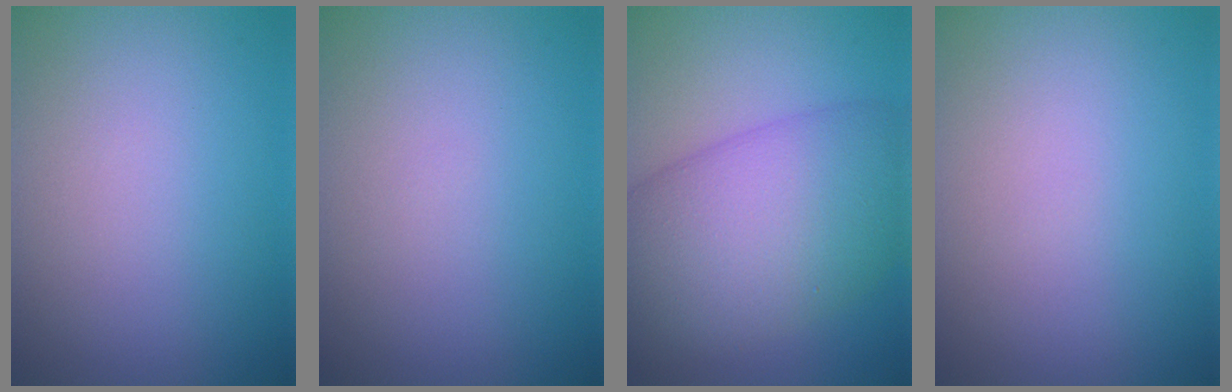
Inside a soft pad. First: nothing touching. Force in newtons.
{"total": 0.0}
{"total": 11.2, "press": 11.2, "slide": 0.2}
{"total": 0.0}